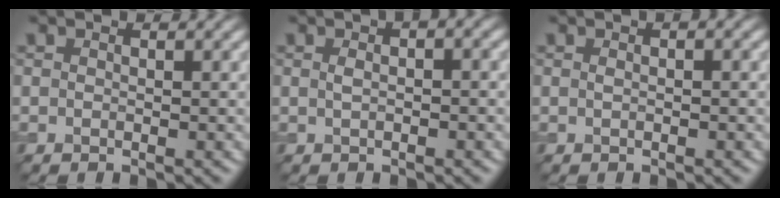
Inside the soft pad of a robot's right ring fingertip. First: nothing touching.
{"total": 2.0, "force": [0.5, 0.7, 1.8], "torque": [-0.031, 0.006, 0.008]}
{"total": 0.8, "force": [0.3, 0.2, 0.8], "torque": [-0.017, 0.003, 0.003]}